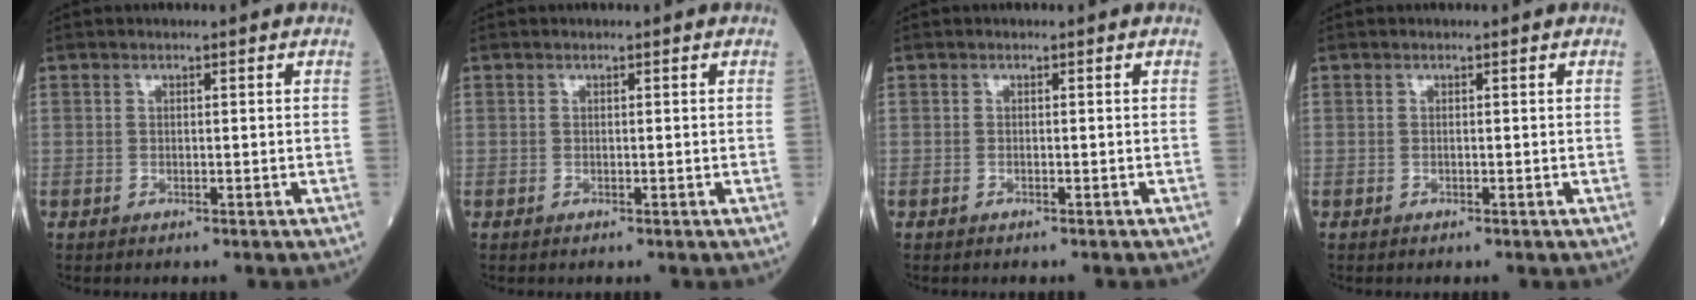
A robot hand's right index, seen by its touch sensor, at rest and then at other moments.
{"total": 0.0}
{"total": 0.0}
{"total": 0.0}